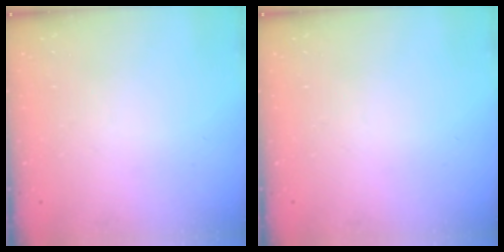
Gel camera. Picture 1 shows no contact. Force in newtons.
{"total": 0.0}